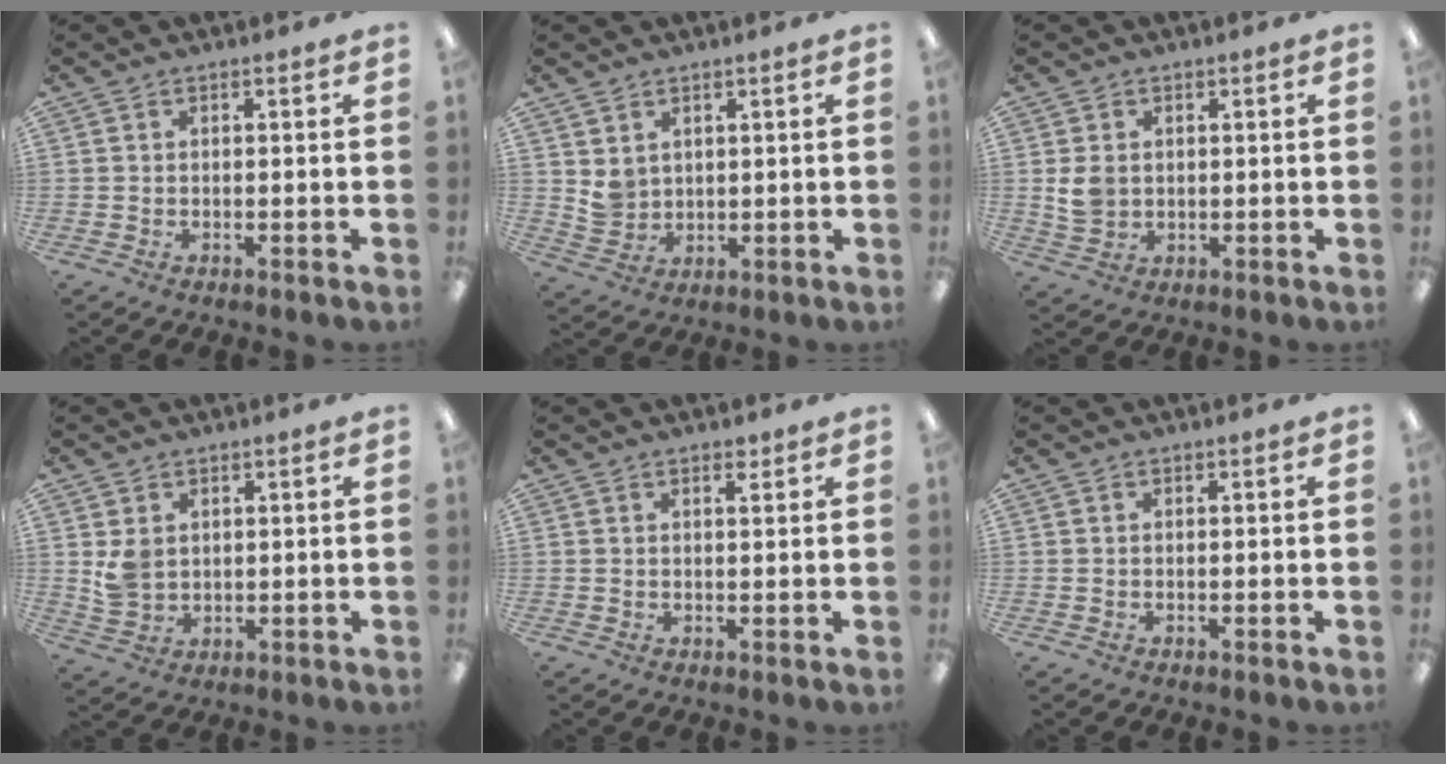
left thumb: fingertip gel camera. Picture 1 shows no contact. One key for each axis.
{"total": 4.2, "fx": 2.5, "fy": 3.2, "fz": 0.8, "tx": -0.018, "ty": -0.008, "tz": 0.049}
{"total": 4.6, "fx": 0.9, "fy": 3.7, "fz": 2.5, "tx": -0.041, "ty": 0.004, "tz": 0.019}
{"total": 4.7, "fx": 1.7, "fy": 3.7, "fz": 2.4, "tx": -0.042, "ty": 0.002, "tz": 0.034}
{"total": 1.5, "fx": 1.3, "fy": 0.5, "fz": 0.6, "tx": -0.006, "ty": -0.006, "tz": 0.023}
{"total": 0.0}